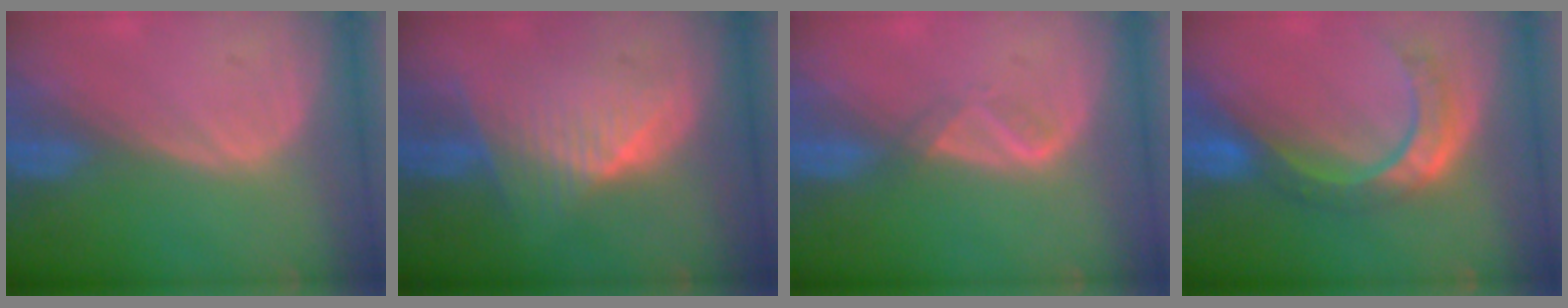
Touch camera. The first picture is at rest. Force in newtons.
{"total": 7.4, "press": 6.7, "slide": 3.2}
{"total": 1.9, "press": 1.8, "slide": 0.7}
{"total": 8.7, "press": 7.3, "slide": 4.7}